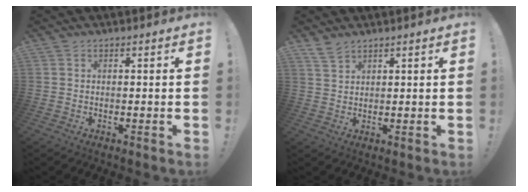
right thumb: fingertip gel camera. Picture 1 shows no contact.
{"total": 3.8, "force": [3.3, 1.3, 1.3], "torque": [-0.014, -0.020, 0.060]}